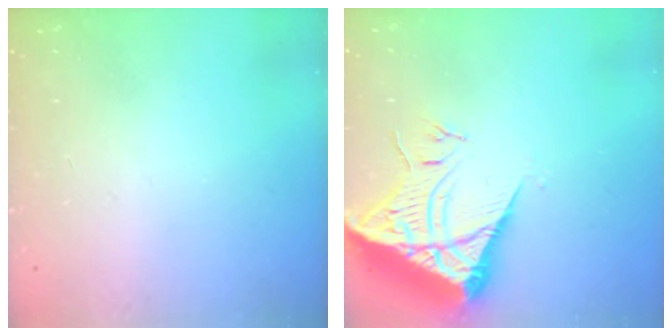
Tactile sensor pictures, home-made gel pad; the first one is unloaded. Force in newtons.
{"total": 10.3, "press": 10.3, "slide": 1.2}